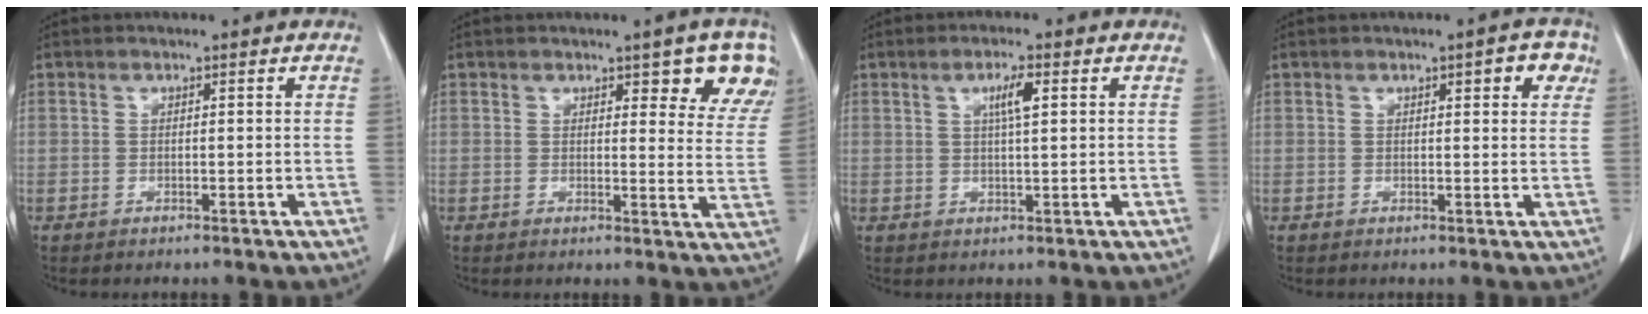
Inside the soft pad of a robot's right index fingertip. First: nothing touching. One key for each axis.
{"total": 7.6, "fx": 4.2, "fy": 2.3, "fz": 5.9, "tx": -0.056, "ty": -0.006, "tz": 0.042}
{"total": 3.4, "fx": 1.2, "fy": 0.3, "fz": 3.2, "tx": -0.056, "ty": 0.001, "tz": 0.020}
{"total": 3.8, "fx": 1.8, "fy": 1.1, "fz": 3.2, "tx": -0.037, "ty": 0.006, "tz": 0.020}